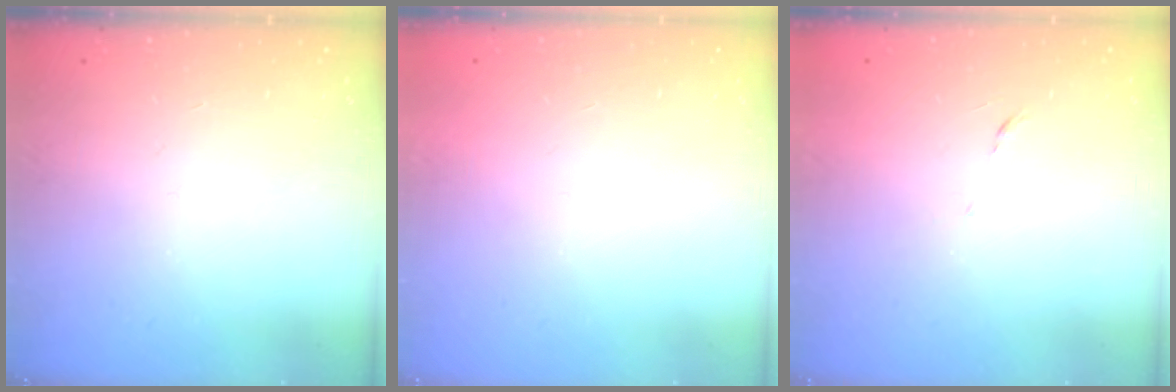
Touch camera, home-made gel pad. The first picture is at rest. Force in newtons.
{"total": 1.6, "press": 1.6, "slide": 0.1}
{"total": 3.9, "press": 3.8, "slide": 0.9}